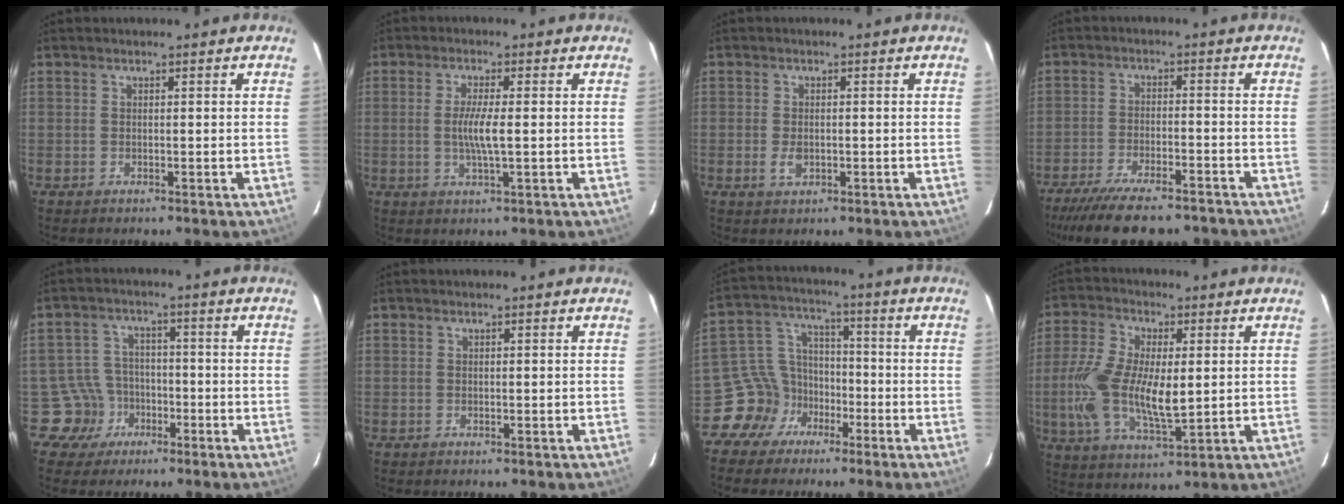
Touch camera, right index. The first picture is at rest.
{"total": 4.8, "force": [-0.3, 0.3, 4.8], "torque": [-0.088, -0.006, -0.004]}
{"total": 2.6, "force": [-0.7, 1.6, 1.9], "torque": [-0.037, -0.002, -0.009]}
{"total": 17.3, "force": [-14.5, 4.4, 8.3], "torque": [-0.168, -0.027, -0.214]}
{"total": 6.5, "force": [-3.4, 5.5, -0.3], "torque": [-0.010, 0.026, -0.056]}
{"total": 0.0}
{"total": 9.1, "force": [-5.4, 7.2, 1.2], "torque": [-0.032, 0.041, -0.096]}
{"total": 14.0, "force": [-0.1, 6.2, 12.5], "torque": [-0.262, -0.003, -0.002]}